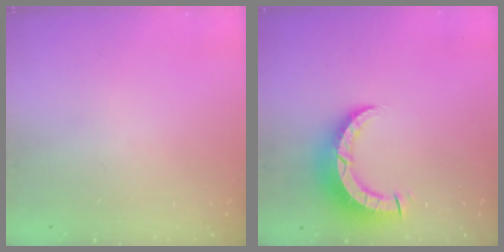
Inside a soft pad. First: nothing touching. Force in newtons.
{"total": 8.6, "press": 8.5, "slide": 0.9}